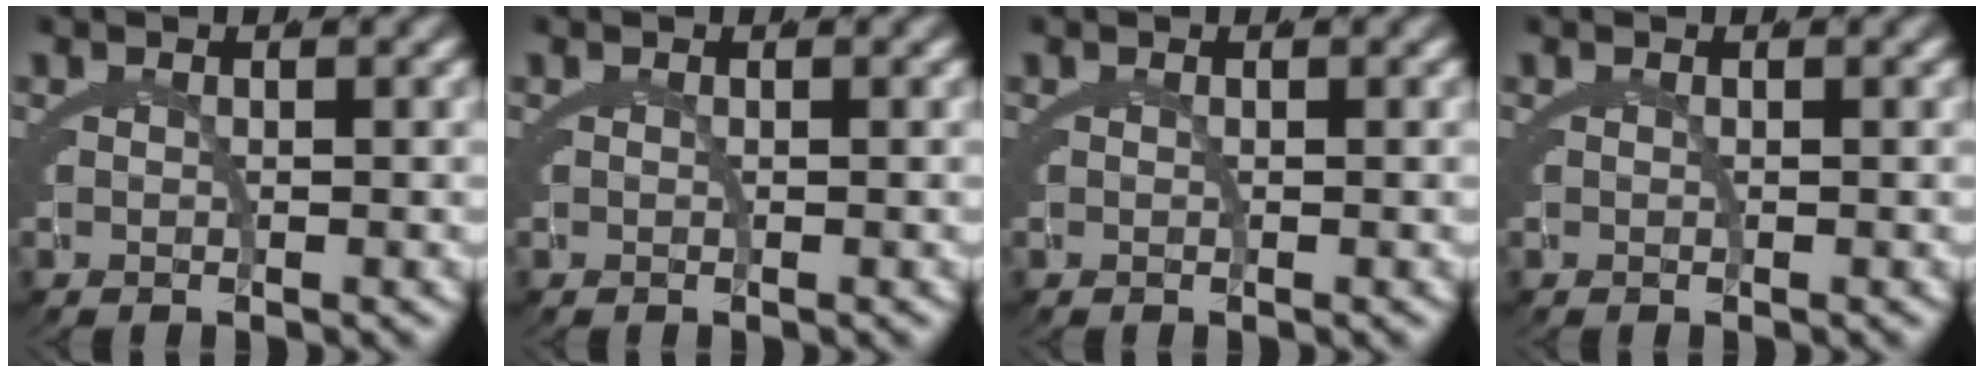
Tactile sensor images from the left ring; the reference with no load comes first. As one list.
[{"total": 0.0}, {"total": 0.0}, {"total": 0.0}]